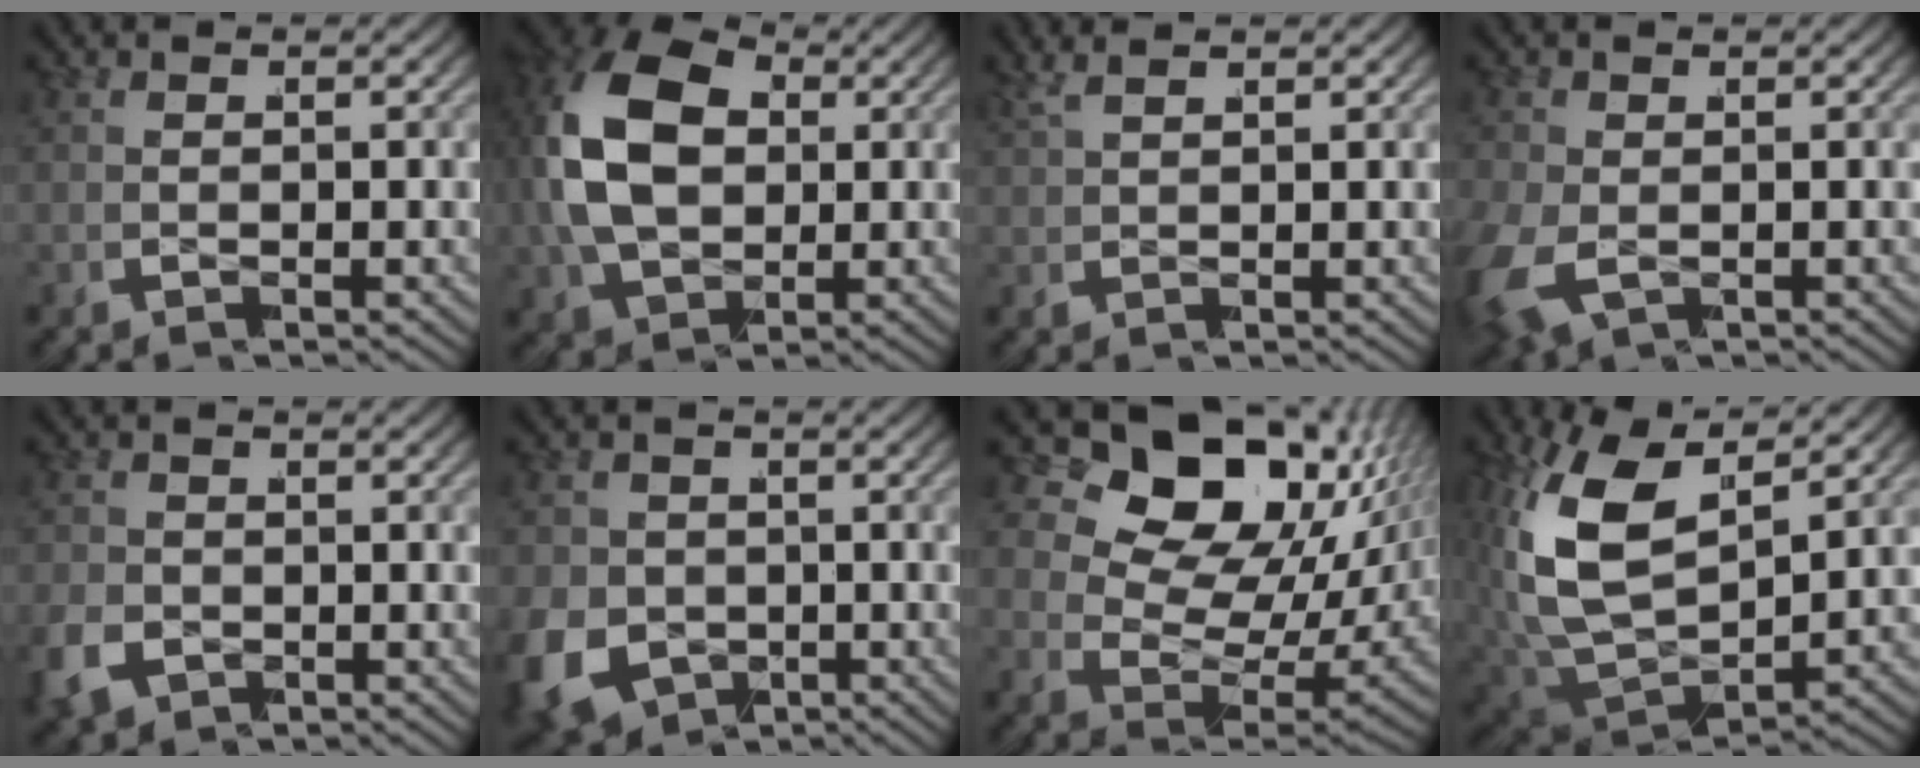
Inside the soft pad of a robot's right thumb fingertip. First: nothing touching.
{"total": 13.2, "force": [1.6, 9.4, 9.2], "torque": [-0.222, -0.015, 0.034]}
{"total": 1.5, "force": [1.4, -0.7, 0.1], "torque": [0.000, 0.013, 0.024]}
{"total": 3.8, "force": [-1.0, 3.4, 1.4], "torque": [-0.055, -0.019, -0.012]}
{"total": 3.6, "force": [-1.4, 3.1, 1.1], "torque": [-0.037, -0.011, -0.020]}
{"total": 10.7, "force": [-3.6, 8.9, 4.7], "torque": [-0.114, -0.053, -0.040]}
{"total": 13.9, "force": [2.4, 8.7, 10.5], "torque": [-0.222, -0.027, 0.047]}
{"total": 11.1, "force": [0.5, 7.4, 8.2], "torque": [-0.229, -0.046, 0.029]}